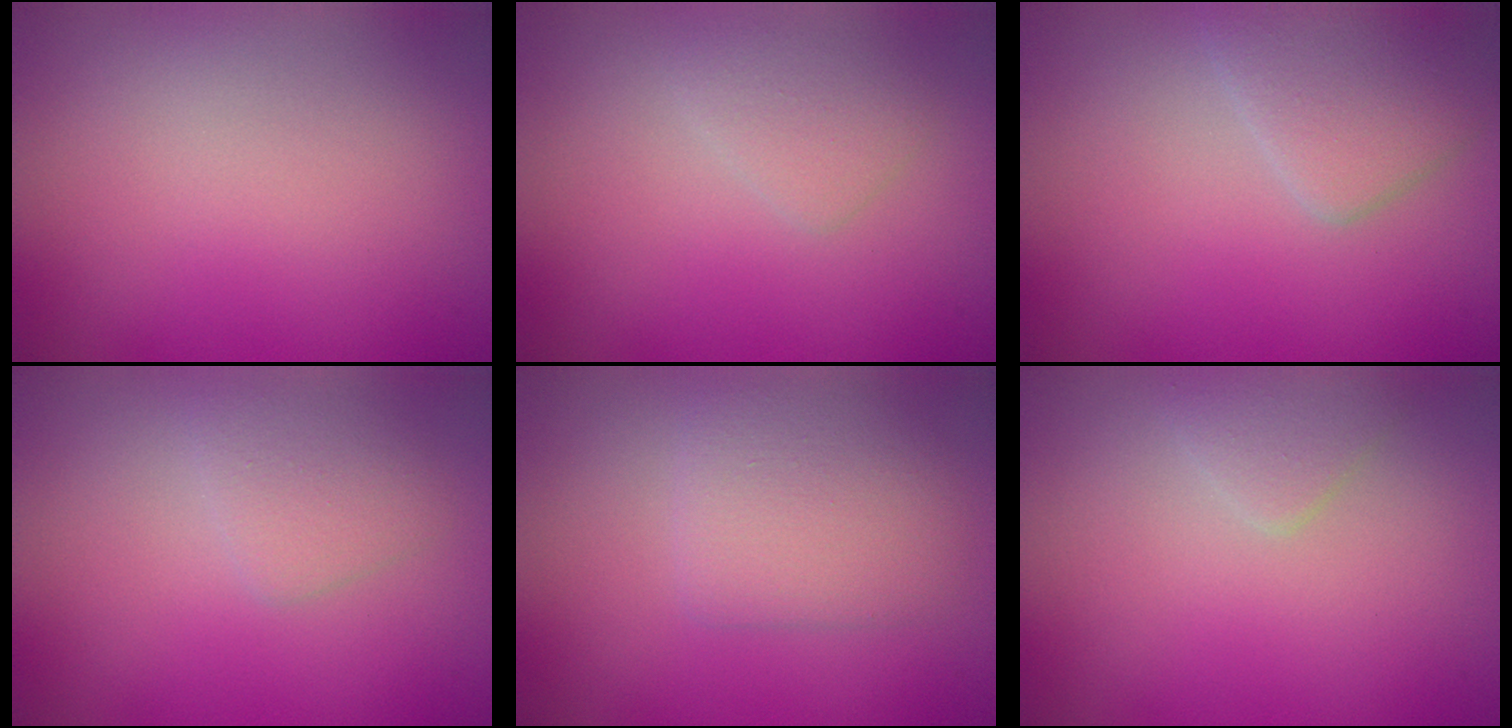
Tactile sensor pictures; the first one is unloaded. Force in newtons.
{"total": 1.6, "press": 1.6, "slide": 0.0}
{"total": 3.4, "press": 3.4, "slide": 0.4}
{"total": 1.9, "press": 1.9, "slide": 0.0}
{"total": 3.4, "press": 3.4, "slide": 0.1}
{"total": 1.3, "press": 1.3, "slide": 0.0}